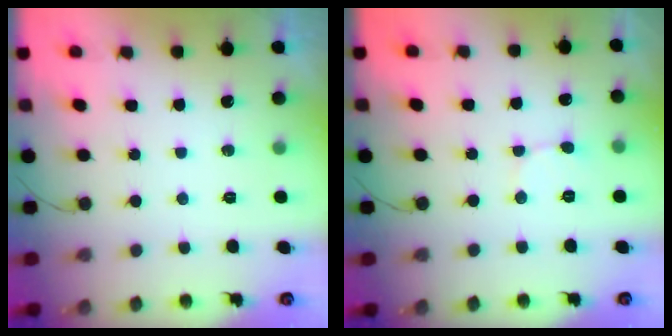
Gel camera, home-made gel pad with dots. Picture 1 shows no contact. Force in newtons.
{"total": 0.9, "press": 0.9, "slide": 0.1}